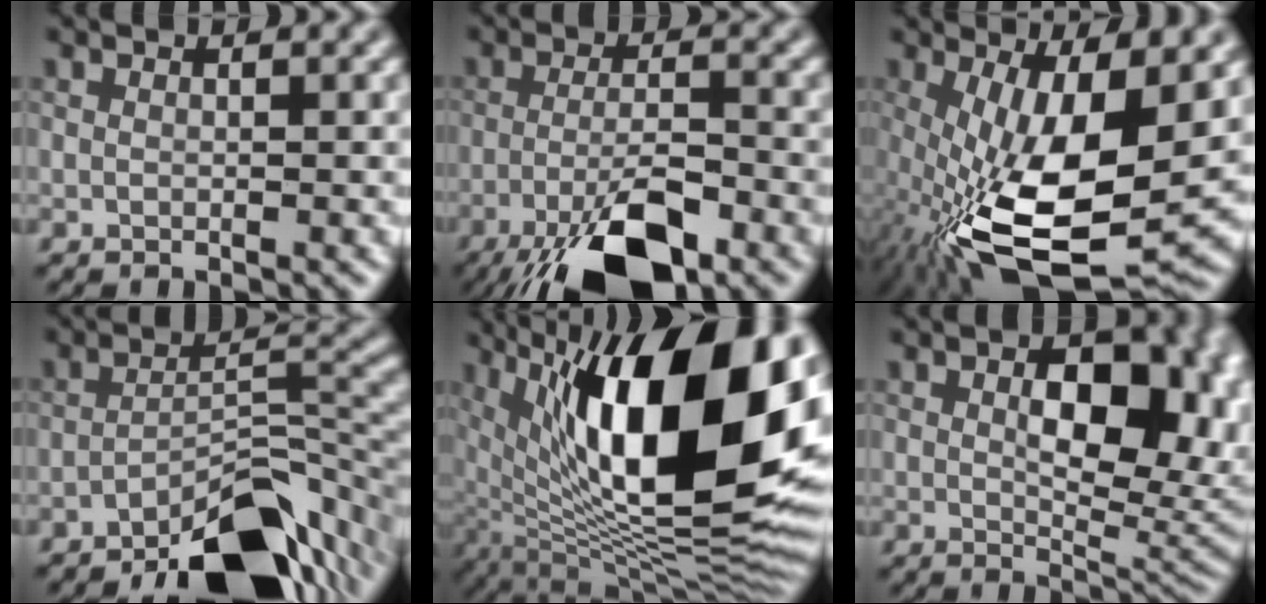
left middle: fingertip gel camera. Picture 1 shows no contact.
{"total": 8.8, "force": [-5.3, 2.0, 6.7], "torque": [-0.124, -0.008, -0.082]}
{"total": 15.9, "force": [-3.6, 6.1, 14.2], "torque": [-0.274, -0.027, -0.043]}
{"total": 9.2, "force": [-6.8, 2.5, 5.7], "torque": [-0.084, 0.008, -0.102]}
{"total": 18.0, "force": [4.2, 8.1, 15.6], "torque": [-0.238, 0.004, 0.090]}
{"total": 9.3, "force": [1.3, 5.2, 7.6], "torque": [-0.107, -0.010, 0.042]}